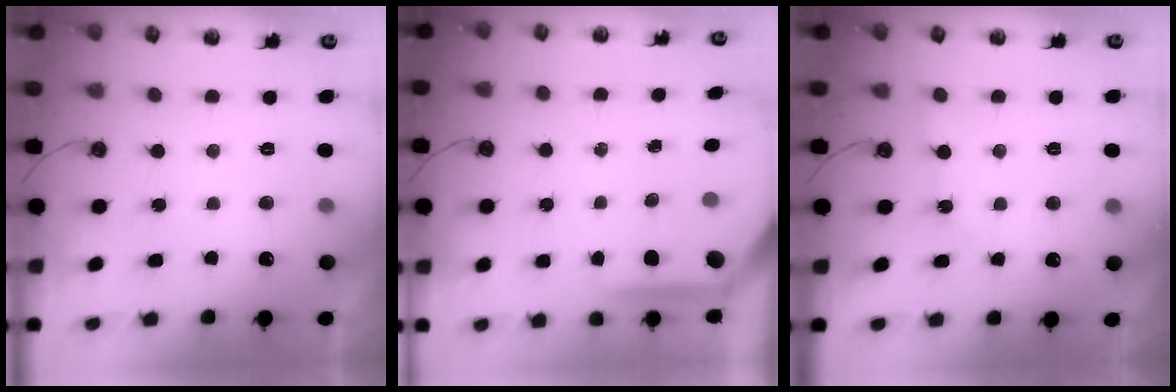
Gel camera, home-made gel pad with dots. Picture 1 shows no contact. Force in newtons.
{"total": 6.5, "press": 6.5, "slide": 0.5}
{"total": 3.0, "press": 2.9, "slide": 0.4}